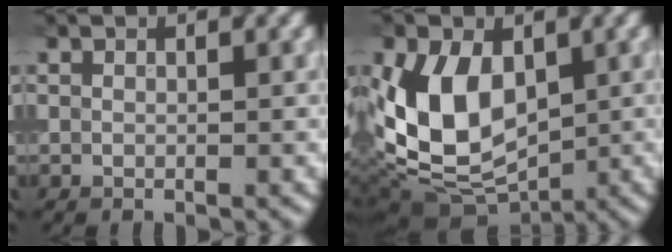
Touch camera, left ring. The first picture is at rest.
{"total": 9.6, "force": [0.6, 6.4, 7.1], "torque": [-0.153, -0.011, 0.009]}